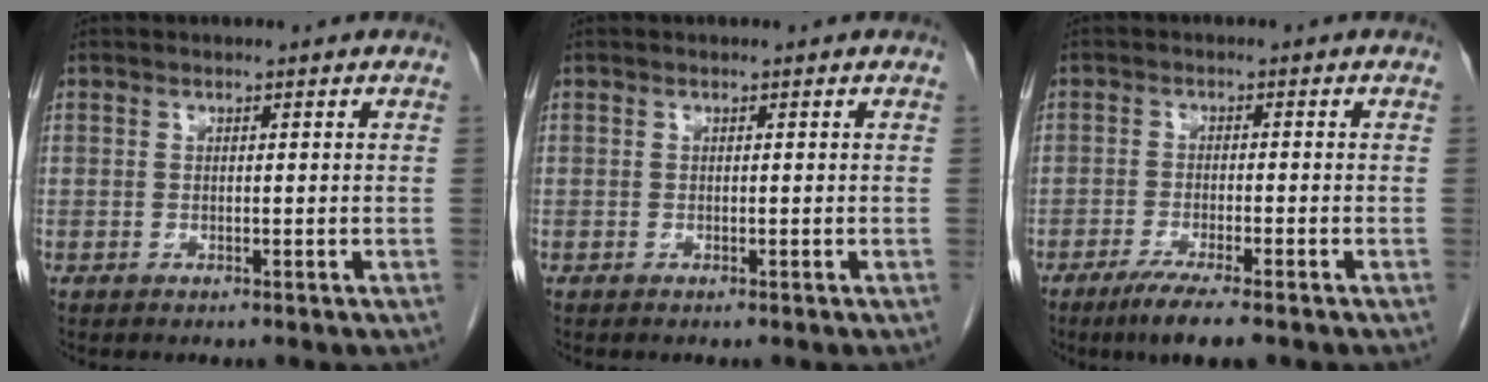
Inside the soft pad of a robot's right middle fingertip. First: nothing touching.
{"total": 0.0}
{"total": 6.1, "force": [-4.2, 0.3, 4.4], "torque": [-0.074, -0.015, -0.070]}